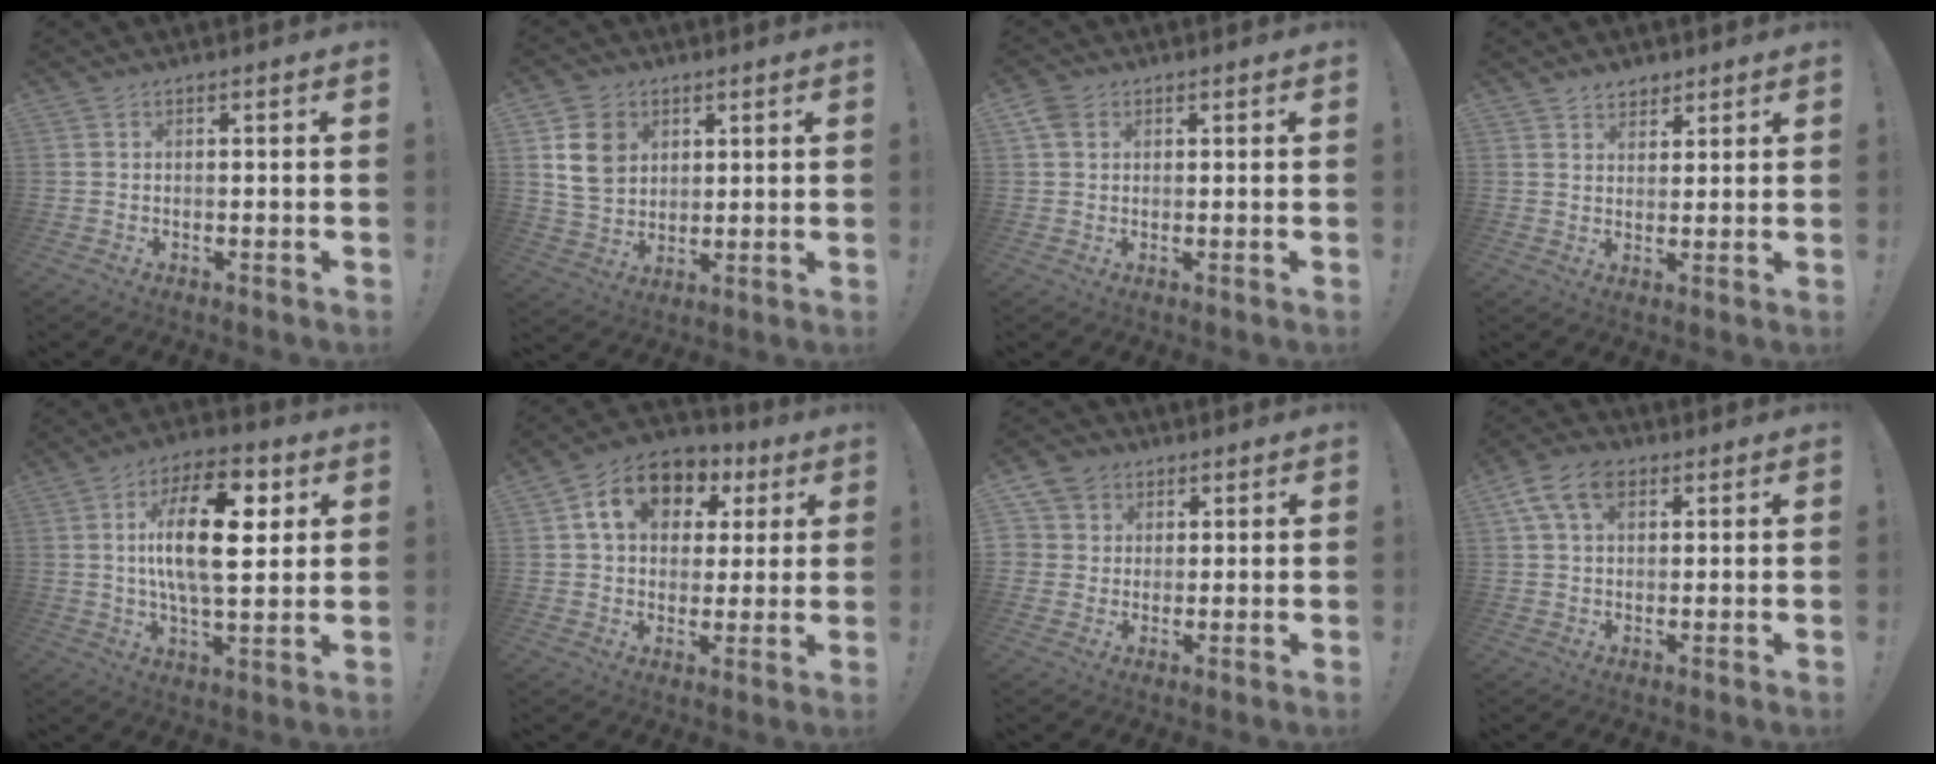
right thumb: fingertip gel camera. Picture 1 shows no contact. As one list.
[{"total": 11.0, "force": [4.3, 8.9, 5.0], "torque": [-0.075, -0.009, 0.091]}, {"total": 4.1, "force": [1.9, 3.0, 2.0], "torque": [-0.035, 0.000, 0.039]}, {"total": 4.2, "force": [3.3, 2.5, 0.5], "torque": [-0.004, -0.018, 0.062]}, {"total": 19.2, "force": [4.3, 8.0, 16.9], "torque": [-0.281, -0.005, 0.057]}, {"total": 13.9, "force": [5.4, 10.5, 7.3], "torque": [-0.114, -0.009, 0.104]}, {"total": 6.4, "force": [2.1, 5.9, 1.0], "torque": [-0.015, -0.012, 0.043]}, {"total": 9.5, "force": [4.0, 6.1, 6.2], "torque": [-0.105, 0.001, 0.078]}]